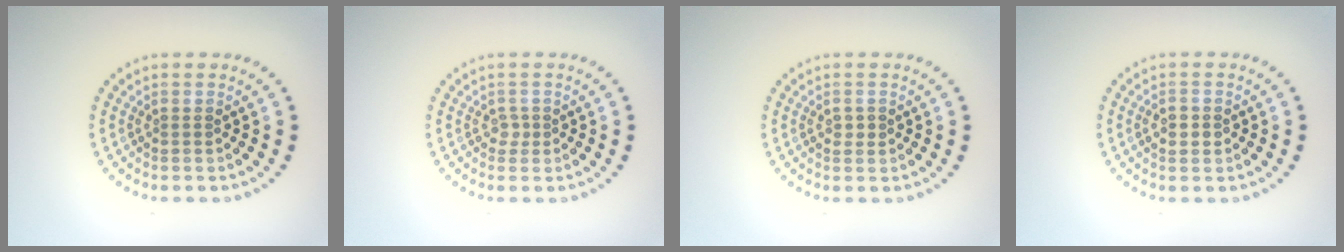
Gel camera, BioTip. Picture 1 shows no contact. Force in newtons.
{"total": 0.9, "press": 0.6, "slide": 0.6}
{"total": 1.0, "press": 1.0, "slide": 0.1}
{"total": 2.2, "press": 2.2, "slide": 0.1}